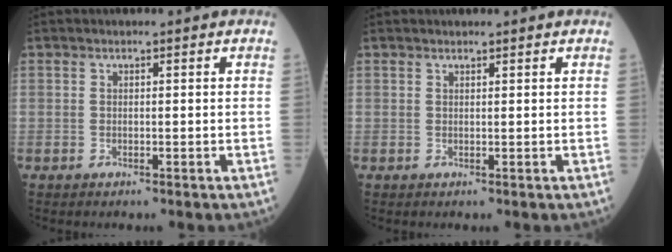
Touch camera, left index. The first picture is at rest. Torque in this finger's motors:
{"motor_torque": [-0.12, -0.02, -0.03, 0.01]}